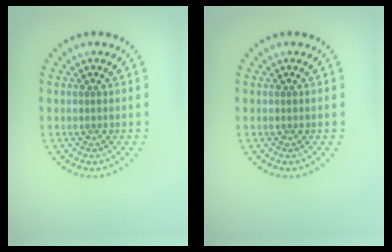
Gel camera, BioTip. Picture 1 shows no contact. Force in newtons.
{"total": 0.0}